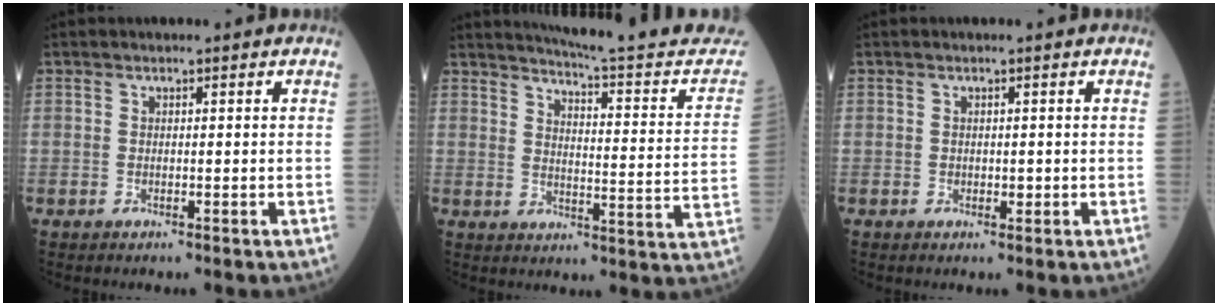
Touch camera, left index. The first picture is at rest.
{"total": 20.4, "force": [19.3, 0.6, 6.7], "torque": [-0.088, -0.082, 0.227]}
{"total": 0.7, "force": [0.1, 0.5, 0.5], "torque": [-0.003, 0.001, 0.000]}